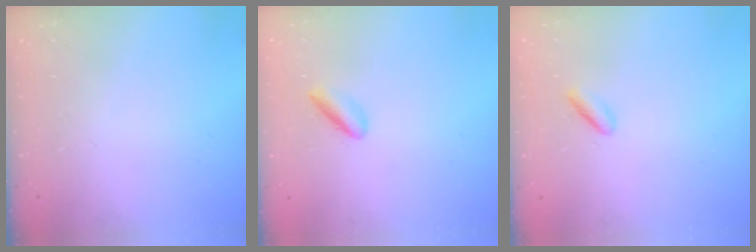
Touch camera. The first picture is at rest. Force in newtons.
{"total": 2.1, "press": 2.0, "slide": 0.5}
{"total": 1.7, "press": 1.3, "slide": 1.1}